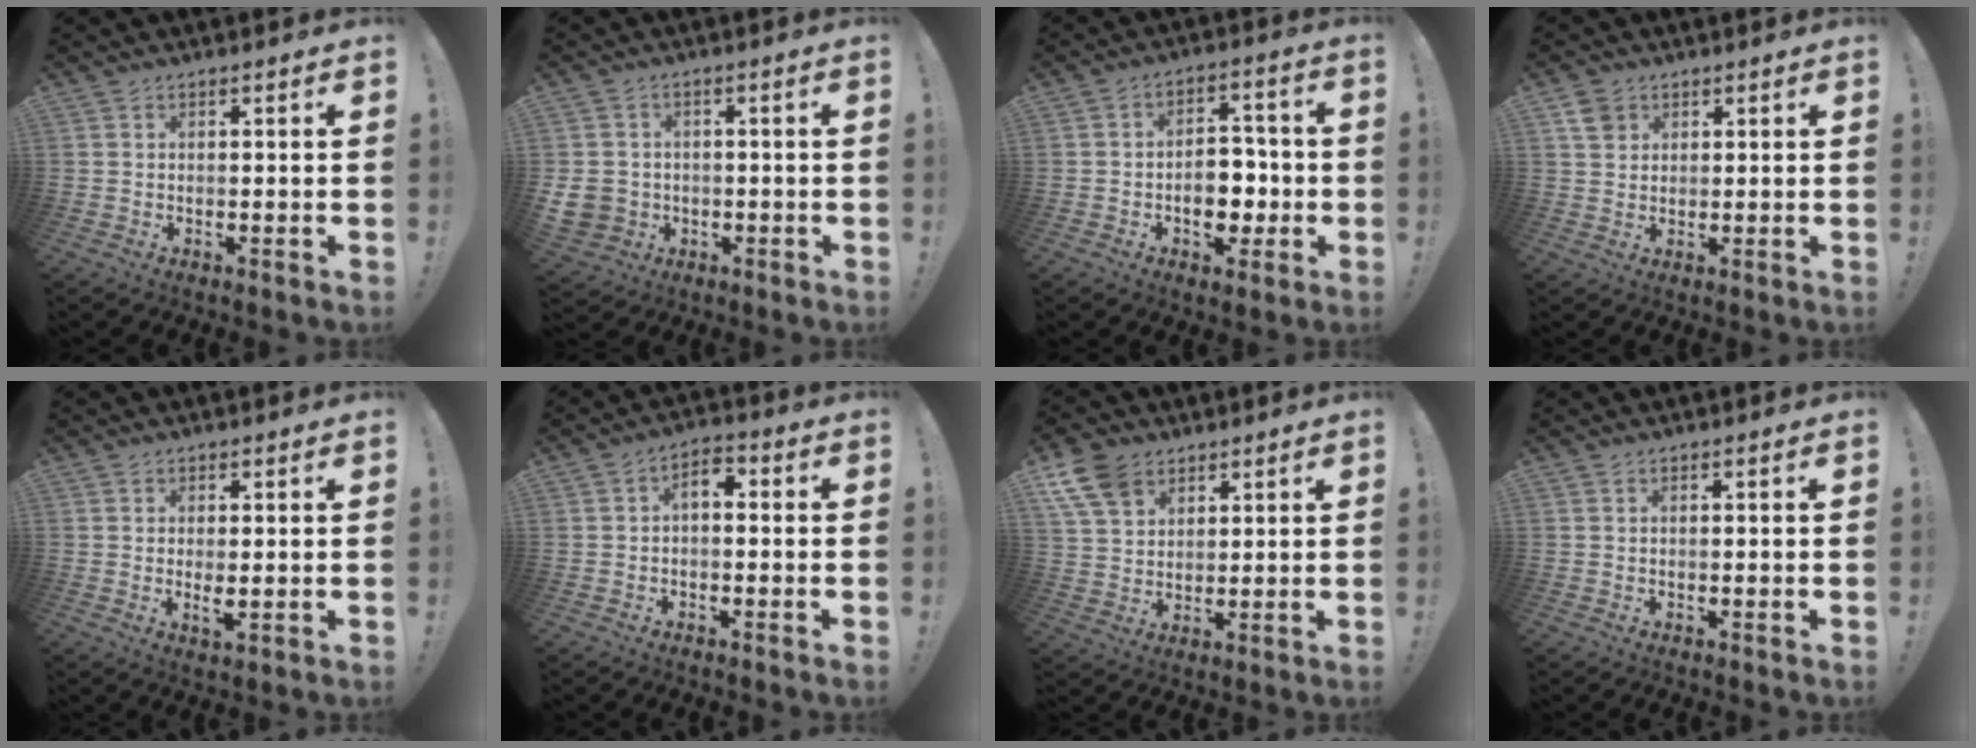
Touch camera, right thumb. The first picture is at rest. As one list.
[{"total": 7.1, "force": [-1.1, 6.3, 3.0], "torque": [-0.062, 0.009, -0.016]}, {"total": 10.4, "force": [-2.7, 7.4, 6.9], "torque": [-0.093, 0.024, -0.042]}, {"total": 4.4, "force": [2.5, 3.4, 1.5], "torque": [-0.017, -0.005, 0.046]}, {"total": 3.1, "force": [0.3, 0.8, 2.9], "torque": [-0.039, -0.007, 0.006]}, {"total": 4.2, "force": [-0.2, 2.5, 3.4], "torque": [-0.059, 0.007, -0.004]}, {"total": 10.4, "force": [6.1, 6.9, 5.0], "torque": [-0.099, -0.022, 0.120]}, {"total": 0.0}]